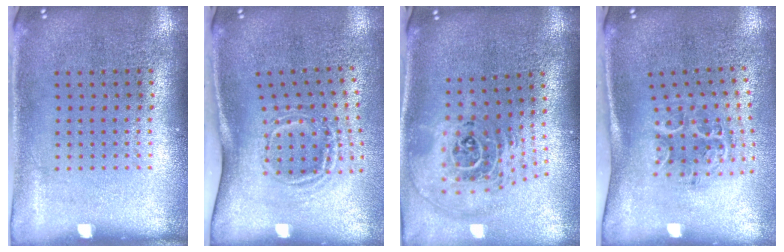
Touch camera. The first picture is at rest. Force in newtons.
{"total": 1.9, "press": 1.2, "slide": 1.4}
{"total": 2.6, "press": 1.8, "slide": 1.9}
{"total": 1.4, "press": 1.3, "slide": 0.7}